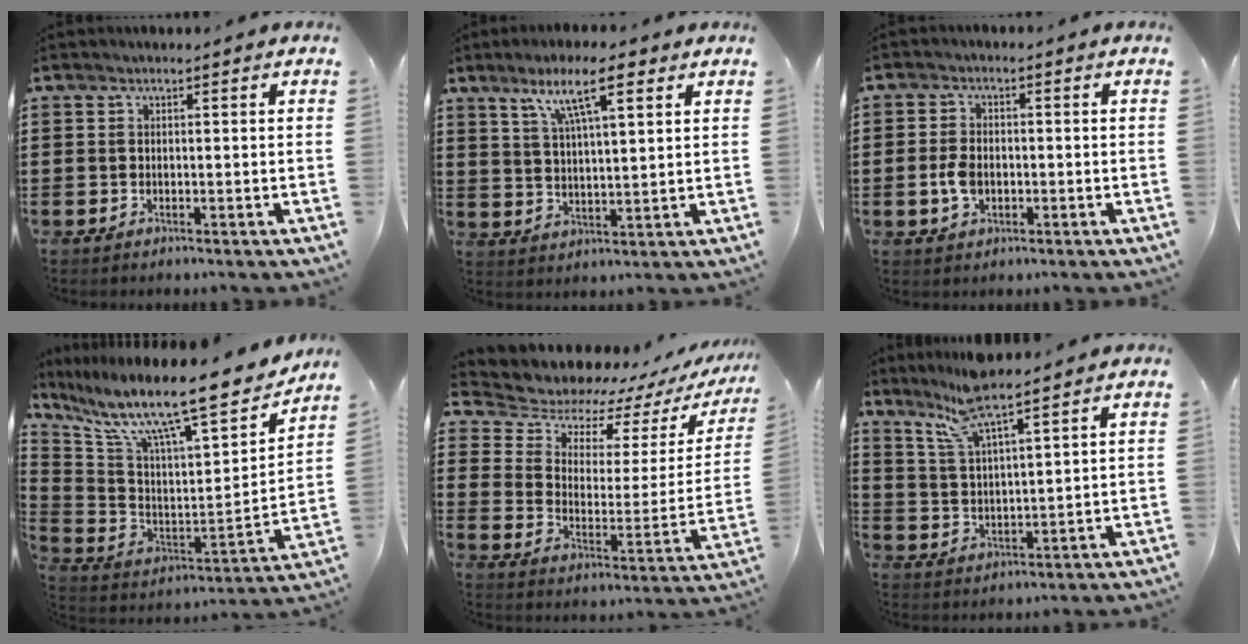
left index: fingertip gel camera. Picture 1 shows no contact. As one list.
[{"total": 9.2, "force": [5.7, 2.1, 6.9], "torque": [-0.131, -0.003, 0.094]}, {"total": 4.1, "force": [-0.7, 2.6, 3.2], "torque": [-0.080, -0.003, -0.017]}, {"total": 13.1, "force": [10.2, 1.2, 8.1], "torque": [-0.168, -0.080, 0.160]}, {"total": 6.5, "force": [5.9, 2.6, 0.8], "torque": [-0.051, -0.050, 0.100]}, {"total": 8.2, "force": [6.8, 0.2, 4.5], "torque": [-0.107, -0.019, 0.121]}]